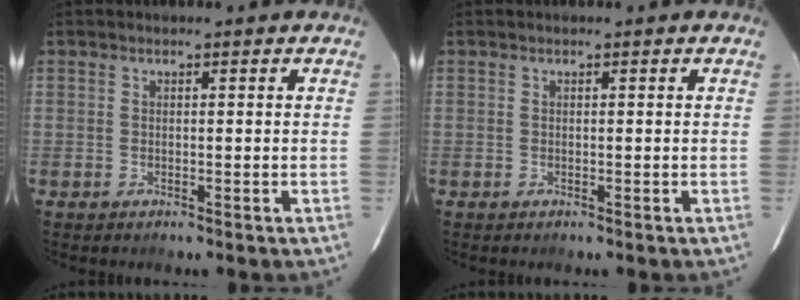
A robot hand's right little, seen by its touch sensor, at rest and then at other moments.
{"total": 0.0}